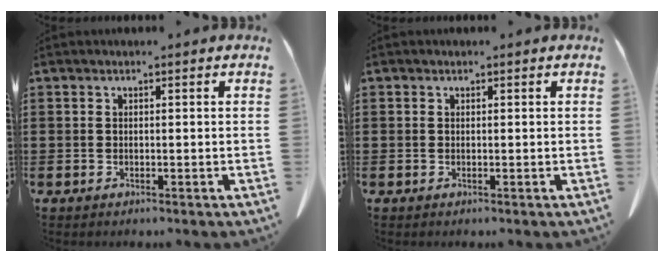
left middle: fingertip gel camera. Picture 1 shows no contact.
{"total": 0.0}